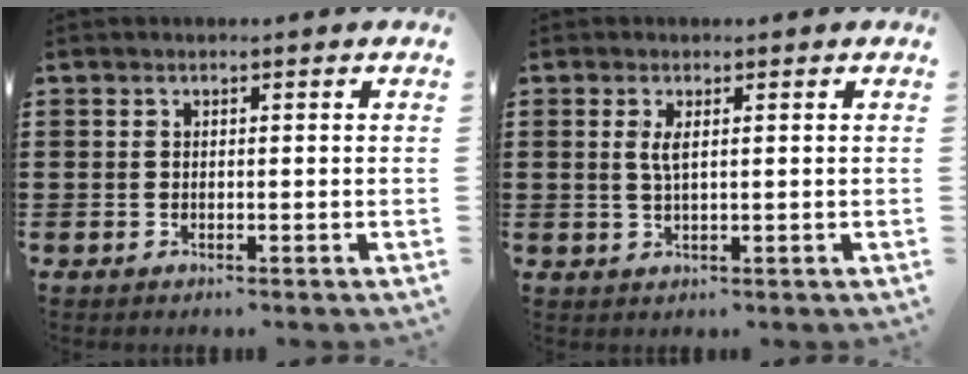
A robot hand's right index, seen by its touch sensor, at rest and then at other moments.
{"total": 2.1, "force": [0.6, 0.5, 2.0], "torque": [-0.040, 0.002, 0.008]}